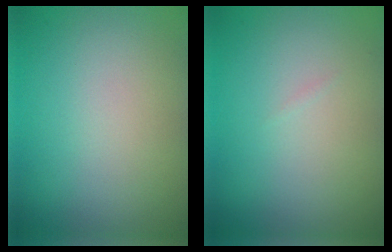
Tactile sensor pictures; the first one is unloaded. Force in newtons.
{"total": 0.0}